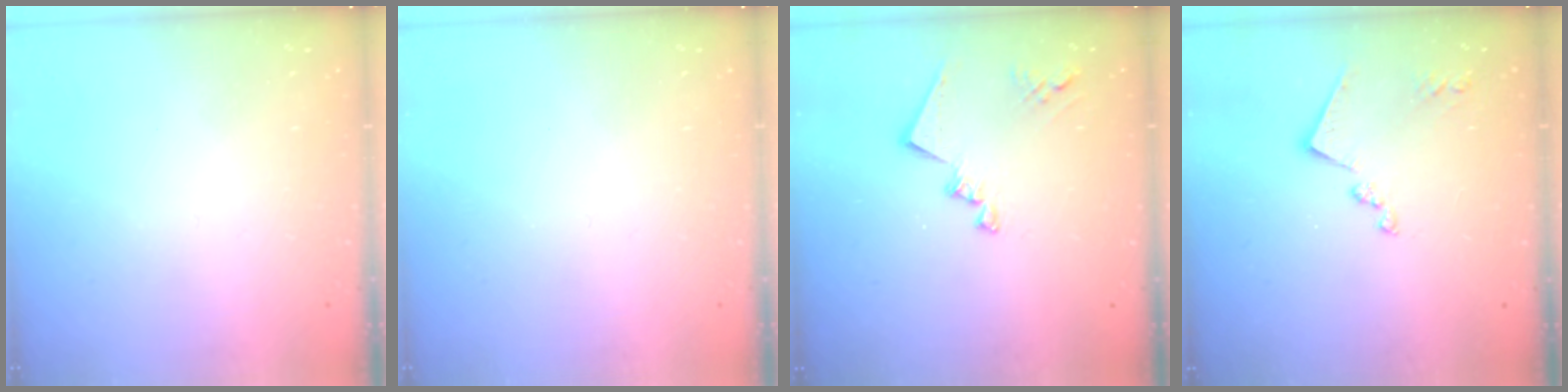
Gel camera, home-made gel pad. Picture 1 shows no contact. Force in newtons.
{"total": 0.0}
{"total": 13.3, "press": 13.2, "slide": 1.1}
{"total": 10.3, "press": 10.3, "slide": 0.5}